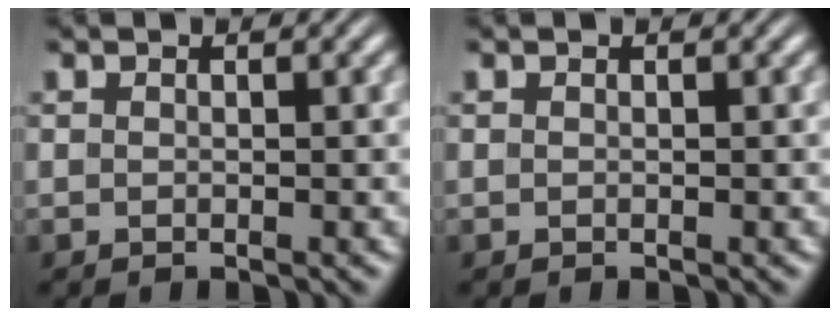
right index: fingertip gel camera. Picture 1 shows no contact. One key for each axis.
{"total": 0.0}